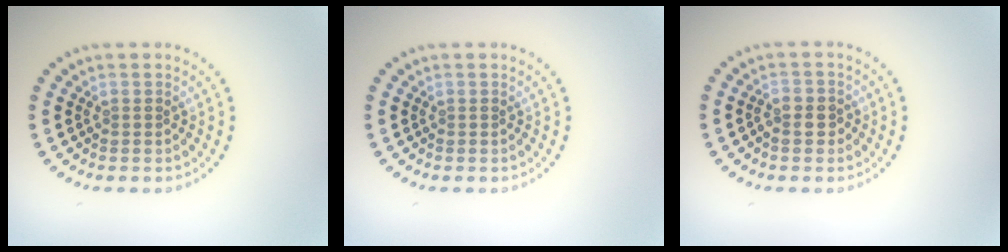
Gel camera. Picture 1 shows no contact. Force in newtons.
{"total": 0.0}
{"total": 1.5, "press": 1.5, "slide": 0.5}